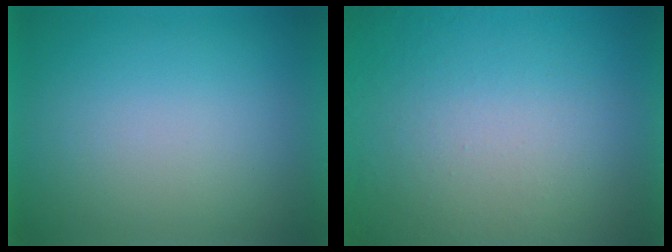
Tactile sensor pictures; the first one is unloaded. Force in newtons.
{"total": 7.6}